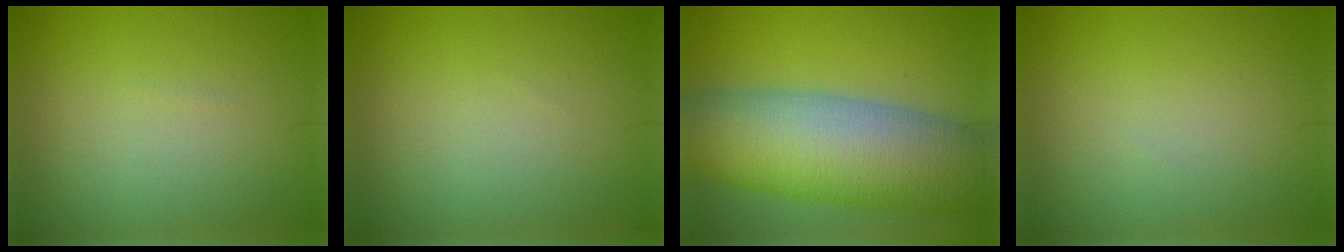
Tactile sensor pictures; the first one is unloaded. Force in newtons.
{"total": 0.0}
{"total": 13.3, "press": 13.3, "slide": 0.7}
{"total": 0.0}